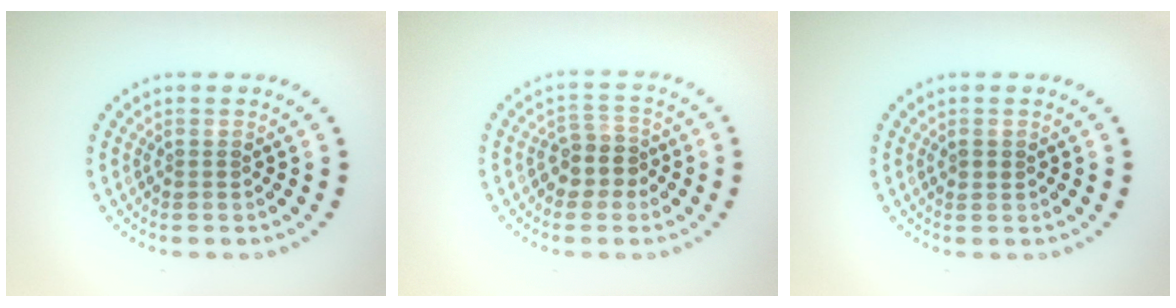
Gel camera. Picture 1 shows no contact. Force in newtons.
{"total": 2.5, "press": 2.2, "slide": 1.2}
{"total": 0.9, "press": 0.8, "slide": 0.3}